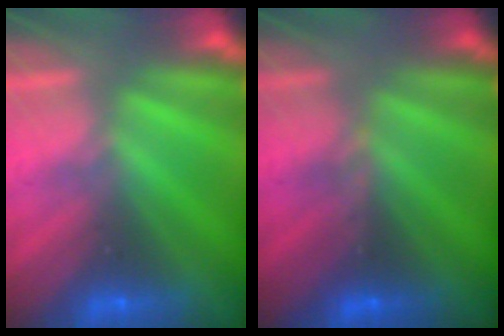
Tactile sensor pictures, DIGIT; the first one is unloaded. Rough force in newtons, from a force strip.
{"total": 2.9}